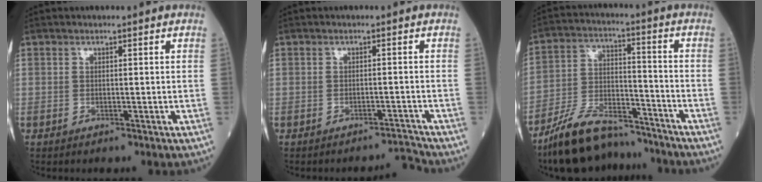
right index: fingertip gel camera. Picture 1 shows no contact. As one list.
[{"total": 2.2, "force": [-2.0, -0.6, -0.4], "torque": [0.013, -0.001, -0.026]}, {"total": 13.2, "force": [-11.3, 4.4, 5.1], "torque": [-0.100, 0.013, -0.201]}]